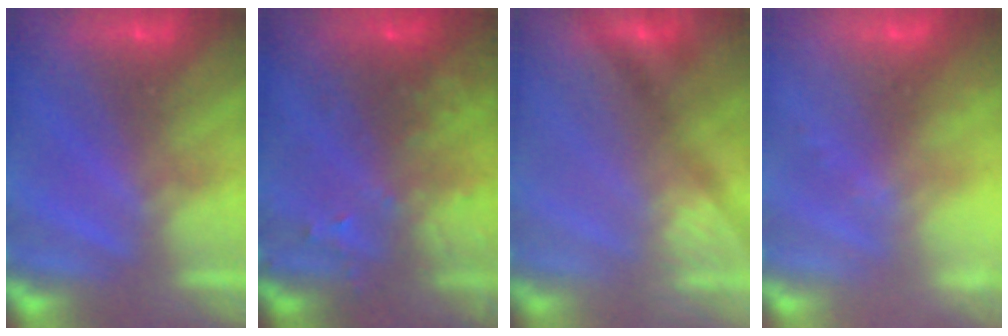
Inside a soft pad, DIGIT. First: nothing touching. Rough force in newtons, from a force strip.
{"total": 6.1}
{"total": 2.7}
{"total": 2.4}